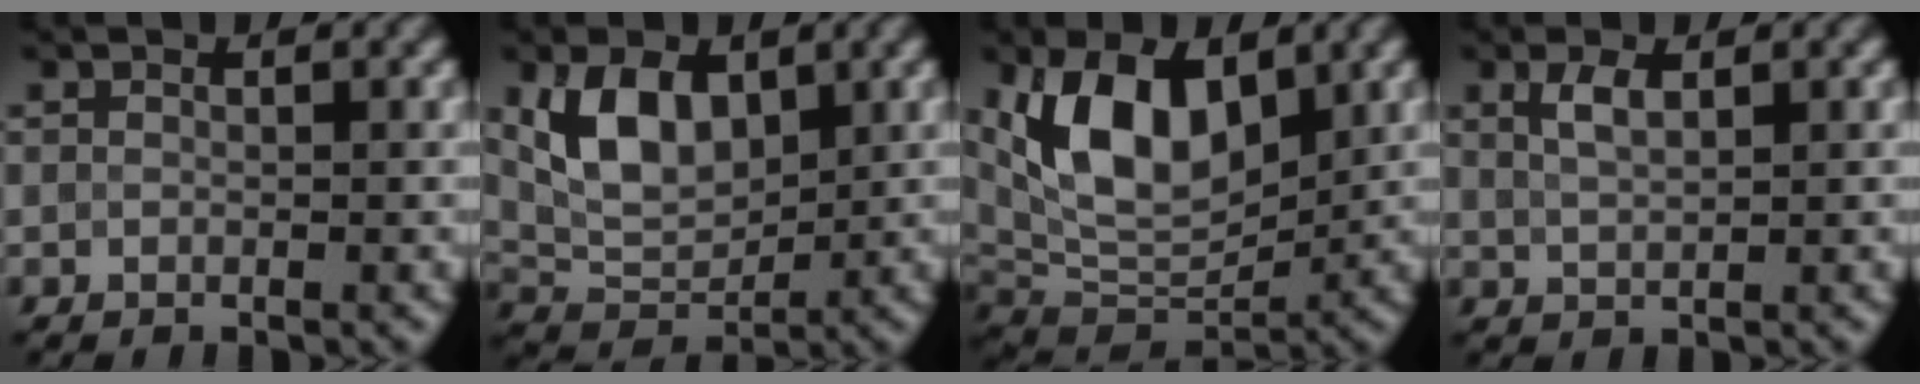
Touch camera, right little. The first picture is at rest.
{"total": 5.9, "force": [2.0, 3.4, 4.3], "torque": [-0.082, -0.001, 0.037]}
{"total": 9.1, "force": [3.0, 4.9, 7.1], "torque": [-0.137, -0.004, 0.048]}
{"total": 2.0, "force": [1.0, 0.8, 1.5], "torque": [-0.034, 0.002, 0.023]}